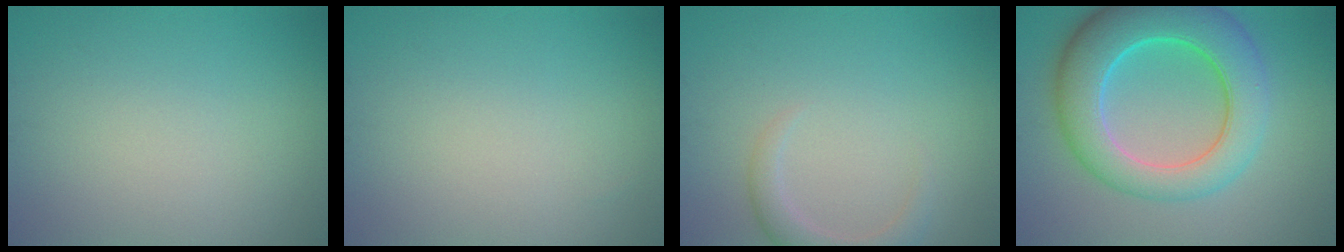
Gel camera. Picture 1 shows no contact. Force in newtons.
{"total": 0.0}
{"total": 2.4, "press": 2.4, "slide": 0.3}
{"total": 9.4, "press": 9.4, "slide": 0.4}